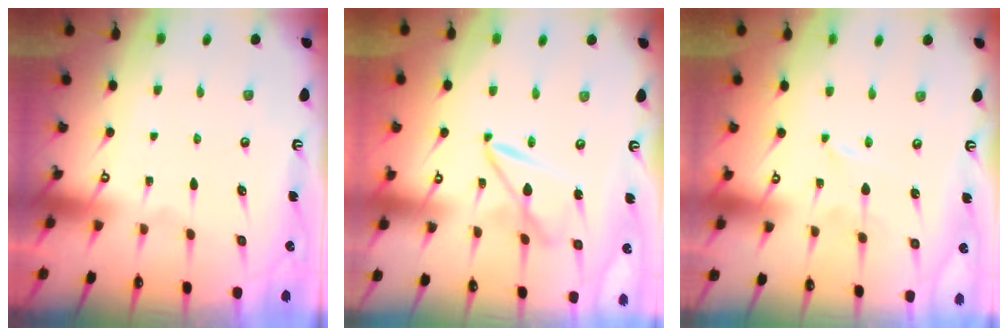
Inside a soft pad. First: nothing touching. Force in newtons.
{"total": 7.5, "press": 7.5, "slide": 0.7}
{"total": 0.0}